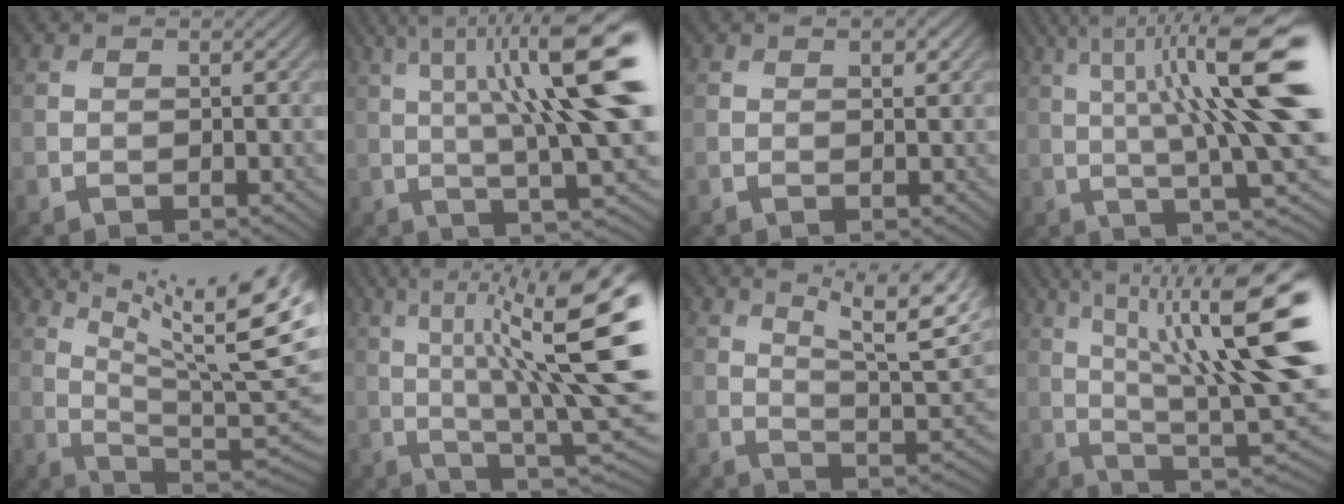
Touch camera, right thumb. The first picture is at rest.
{"total": 16.3, "force": [3.9, 3.4, 15.5], "torque": [-0.245, 0.015, 0.077]}
{"total": 1.1, "force": [0.5, 0.3, 0.9], "torque": [-0.015, -0.001, 0.010]}
{"total": 16.2, "force": [3.7, 2.9, 15.5], "torque": [-0.248, 0.010, 0.083]}
{"total": 16.2, "force": [8.6, 3.2, 13.3], "torque": [-0.195, -0.003, 0.140]}
{"total": 18.0, "force": [4.1, 4.2, 17.0], "torque": [-0.265, 0.024, 0.078]}
{"total": 14.0, "force": [8.4, 3.7, 10.5], "torque": [-0.172, 0.010, 0.128]}
{"total": 19.0, "force": [5.6, 5.0, 17.5], "torque": [-0.280, 0.026, 0.099]}